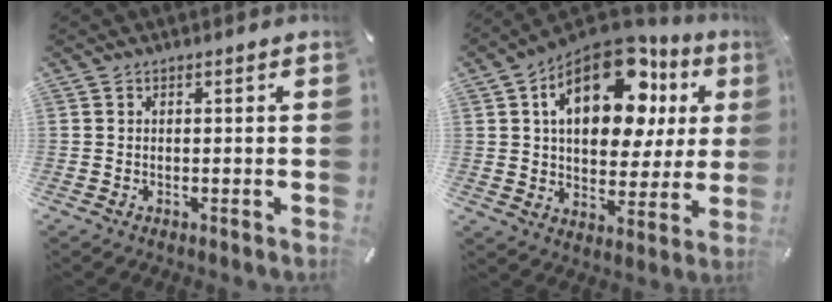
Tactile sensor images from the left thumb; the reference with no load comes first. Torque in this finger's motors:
{"motor_torque": [2.54, 2.47, 2.19, -0.58, 0.67]}